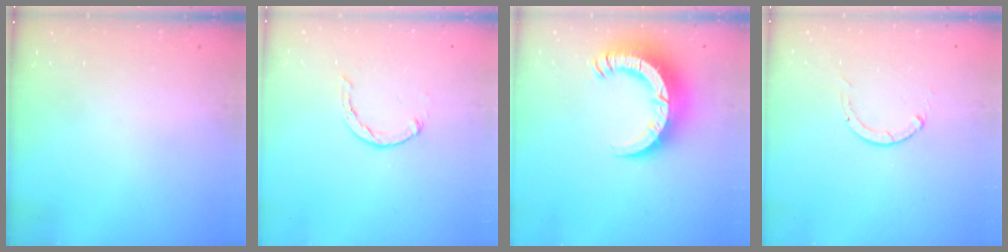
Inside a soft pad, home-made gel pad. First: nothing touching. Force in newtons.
{"total": 2.0, "press": 2.0, "slide": 0.4}
{"total": 13.1, "press": 13.0, "slide": 1.4}
{"total": 0.0}